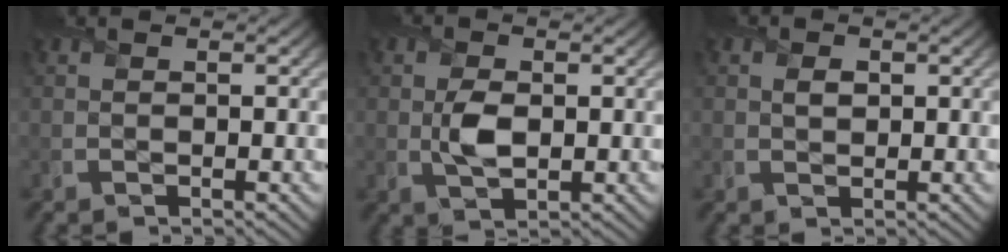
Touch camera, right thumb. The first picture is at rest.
{"total": 3.5, "force": [0.0, 2.0, 2.9], "torque": [-0.070, -0.002, -0.001]}
{"total": 1.4, "force": [0.4, 0.8, 1.0], "torque": [-0.024, 0.001, 0.004]}